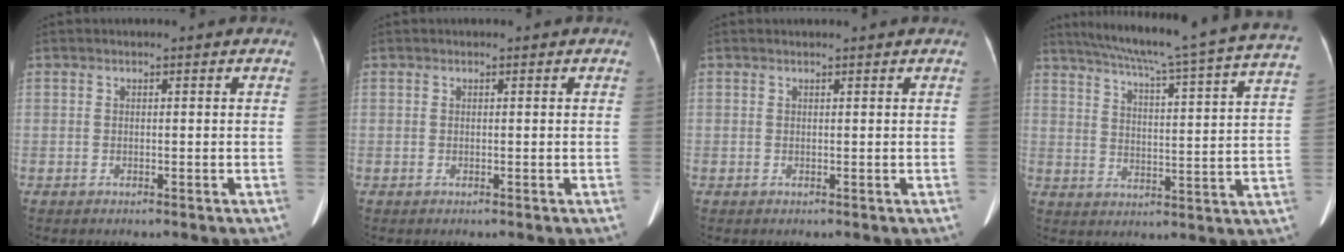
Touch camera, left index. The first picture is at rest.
{"total": 0.0}
{"total": 0.9, "force": [0.8, 0.2, 0.3], "torque": [-0.009, 0.021, 0.013]}
{"total": 26.6, "force": [22.7, -0.1, 14.0], "torque": [-0.218, -0.039, 0.283]}